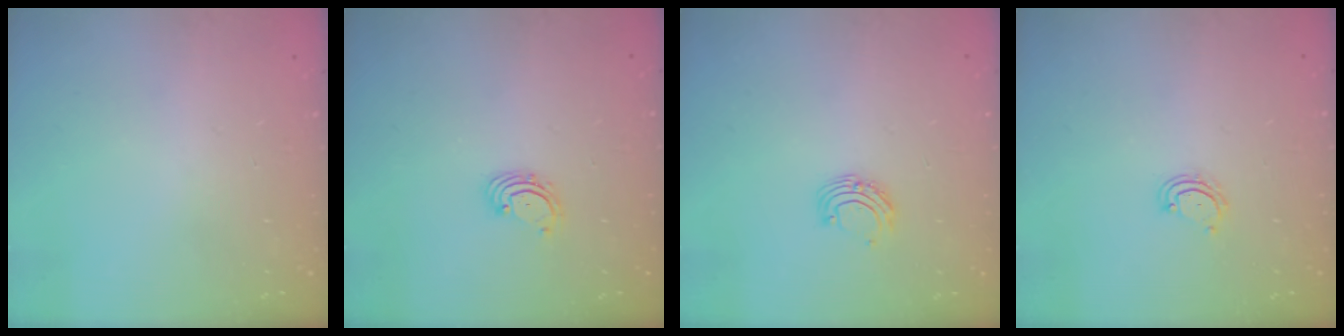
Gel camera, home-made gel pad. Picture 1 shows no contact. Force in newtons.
{"total": 1.8, "press": 1.7, "slide": 0.7}
{"total": 7.3, "press": 7.3, "slide": 0.9}
{"total": 4.4, "press": 4.3, "slide": 0.3}